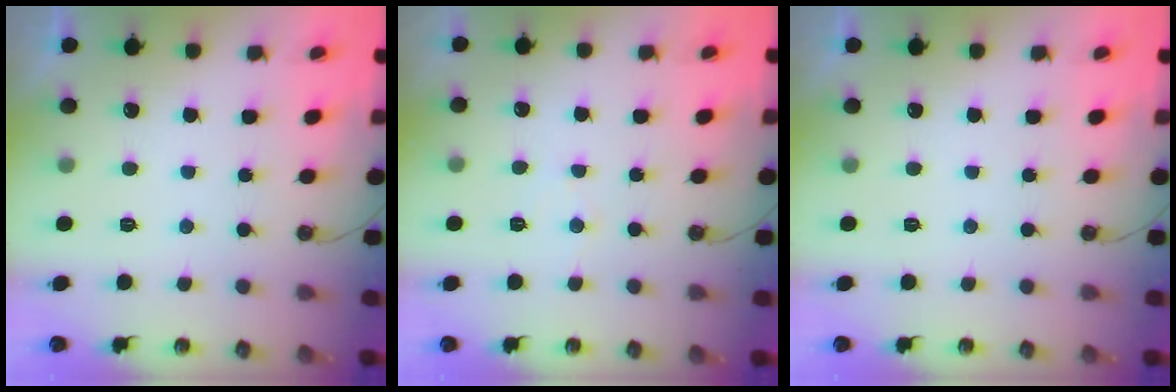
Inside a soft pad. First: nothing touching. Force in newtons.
{"total": 4.4, "press": 4.4, "slide": 0.5}
{"total": 0.0}